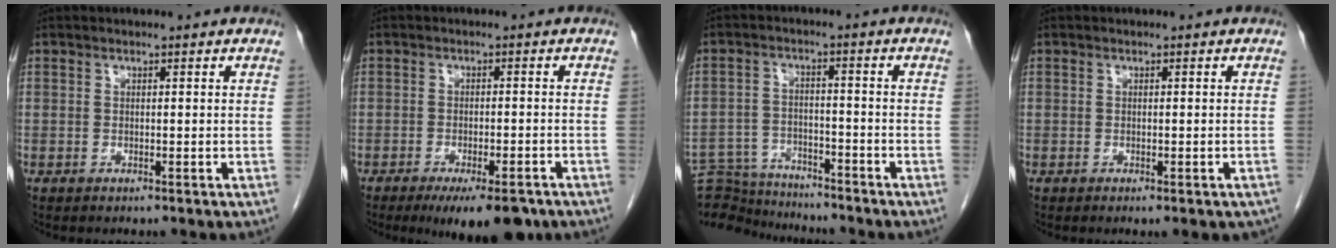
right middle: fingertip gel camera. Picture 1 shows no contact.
{"total": 9.1, "force": [-6.6, 2.6, 5.8], "torque": [-0.071, -0.009, -0.097]}
{"total": 11.5, "force": [-11.3, 1.8, 1.5], "torque": [-0.031, 0.010, -0.181]}
{"total": 2.1, "force": [-1.5, 0.6, 1.4], "torque": [-0.008, -0.005, -0.017]}